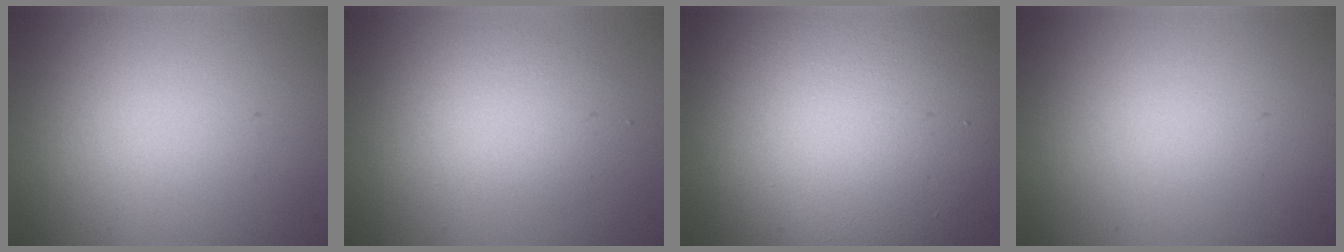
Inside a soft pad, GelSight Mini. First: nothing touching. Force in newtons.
{"total": 2.2, "press": 2.2, "slide": 0.2}
{"total": 15.0, "press": 15.0, "slide": 0.7}
{"total": 0.0}